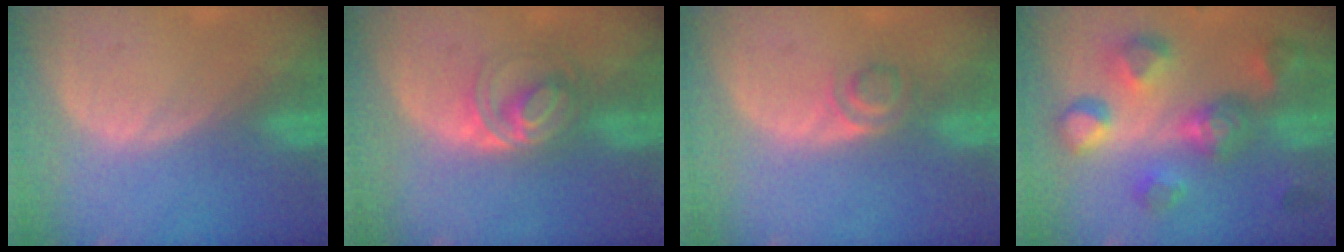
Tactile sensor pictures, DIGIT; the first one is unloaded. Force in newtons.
{"total": 5.9, "press": 5.5, "slide": 2.1}
{"total": 2.8, "press": 2.7, "slide": 1.0}
{"total": 10.1, "press": 9.8, "slide": 2.4}